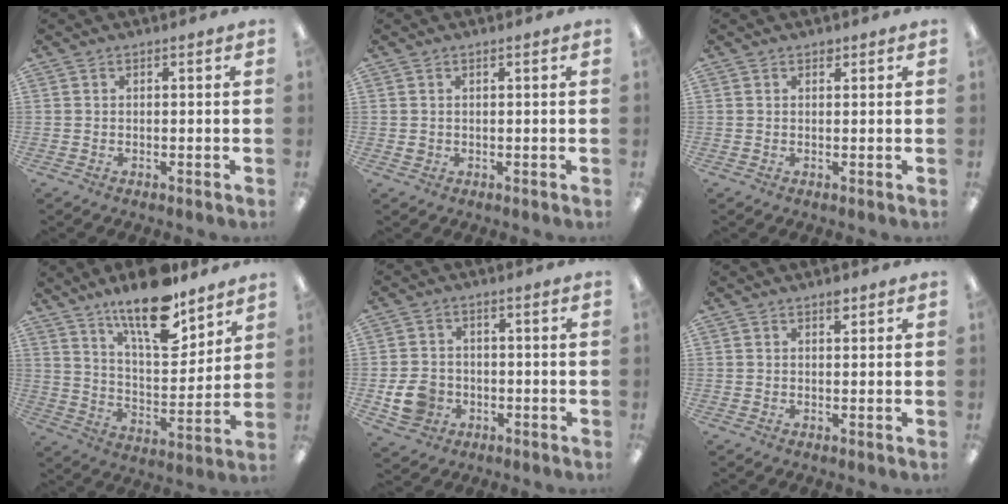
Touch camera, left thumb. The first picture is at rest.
{"total": 0.7, "force": [0.3, 0.6, 0.2], "torque": [-0.005, 0.004, 0.005]}
{"total": 0.9, "force": [0.7, 0.5, 0.2], "torque": [0.003, -0.002, 0.012]}
{"total": 17.8, "force": [13.0, 6.3, 10.5], "torque": [-0.170, -0.078, 0.218]}
{"total": 6.9, "force": [-2.0, 5.9, 3.1], "torque": [-0.054, 0.008, -0.034]}
{"total": 1.9, "force": [1.3, 0.8, 1.1], "torque": [0.000, -0.009, 0.017]}